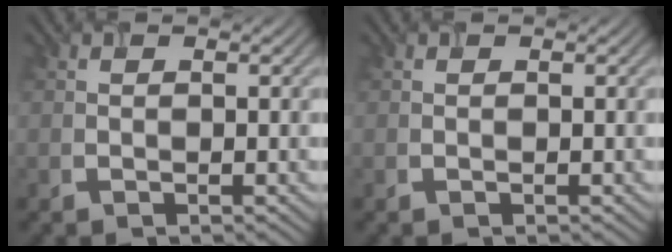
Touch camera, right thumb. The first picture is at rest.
{"total": 0.0}